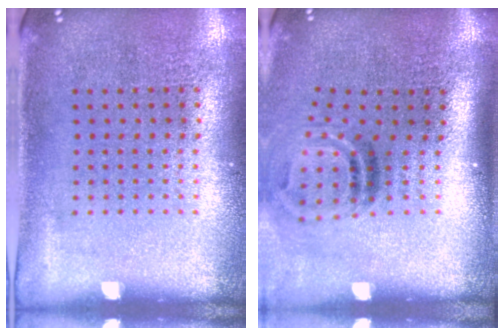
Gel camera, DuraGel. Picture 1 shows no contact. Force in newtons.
{"total": 2.0, "press": 1.2, "slide": 1.6}